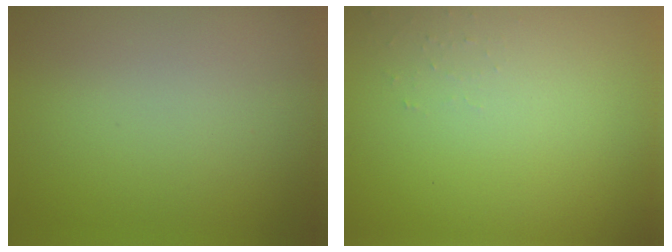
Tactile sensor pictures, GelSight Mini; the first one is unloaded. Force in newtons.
{"total": 0.7, "press": 0.7, "slide": 0.1}